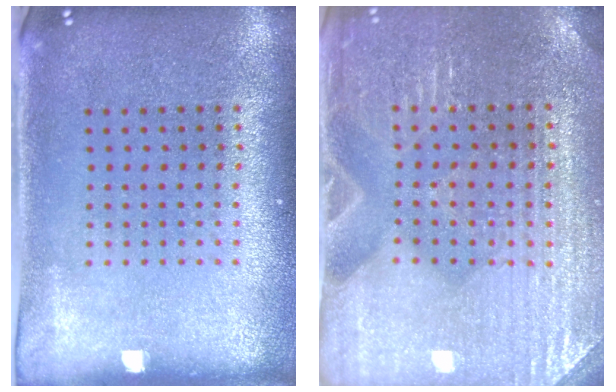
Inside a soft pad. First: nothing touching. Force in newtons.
{"total": 3.5, "press": 3.4, "slide": 0.7}